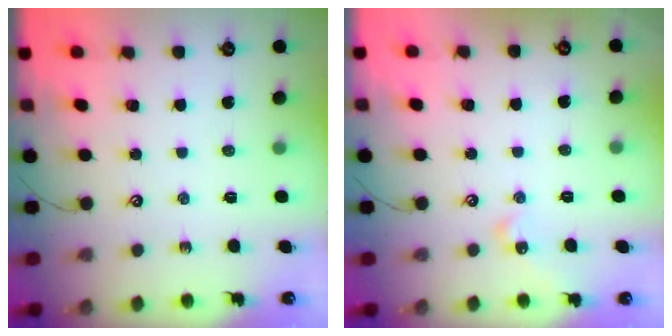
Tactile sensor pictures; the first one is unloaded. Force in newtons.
{"total": 5.4, "press": 5.4, "slide": 0.5}